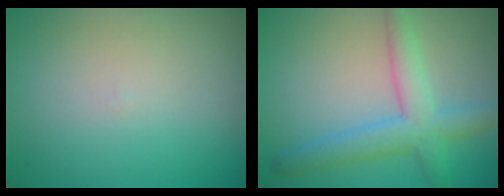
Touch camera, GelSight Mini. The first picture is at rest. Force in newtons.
{"total": 4.6, "press": 4.6, "slide": 0.2}